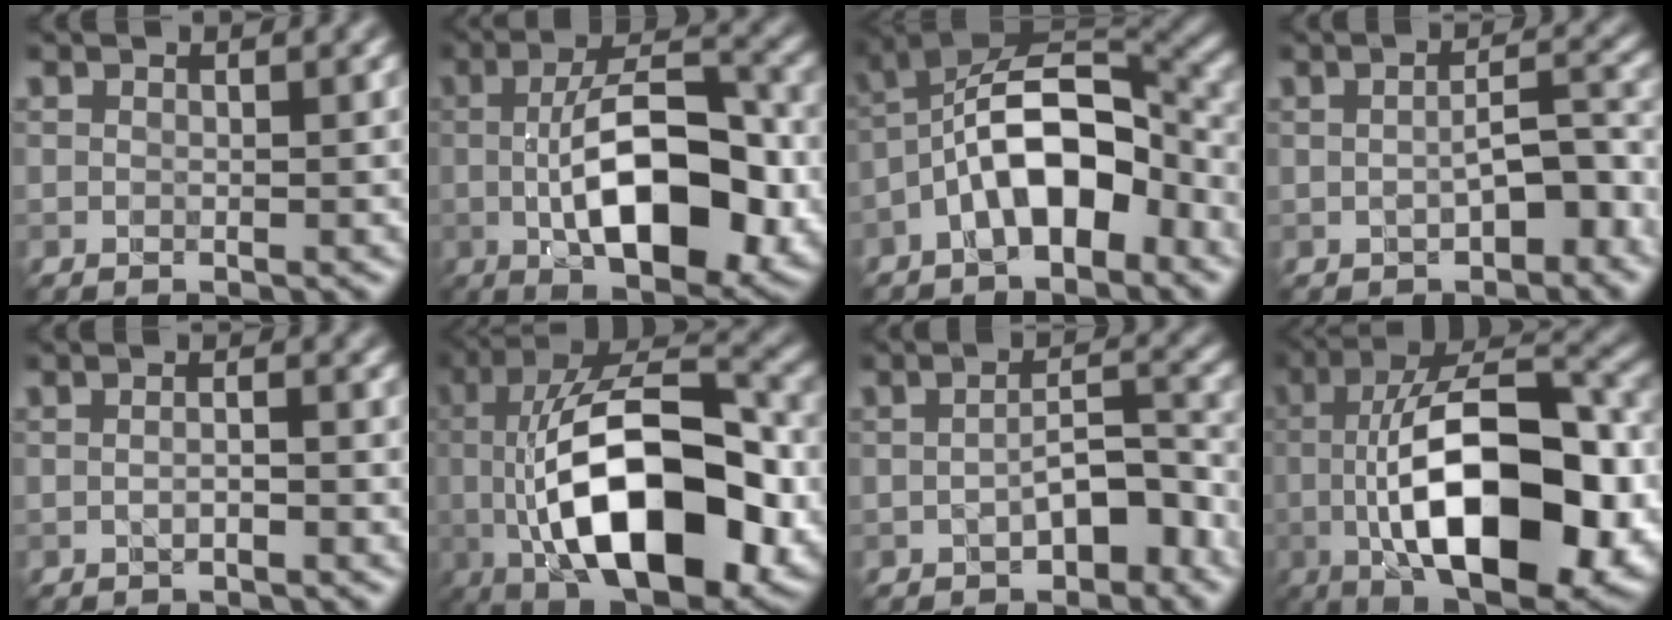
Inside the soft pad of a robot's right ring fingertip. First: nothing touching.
{"total": 11.3, "force": [-2.0, 4.6, 10.2], "torque": [-0.158, 0.002, -0.031]}
{"total": 8.9, "force": [-3.5, 4.1, 7.1], "torque": [-0.119, 0.025, -0.066]}
{"total": 4.2, "force": [-1.4, 1.9, 3.5], "torque": [-0.062, 0.003, -0.019]}
{"total": 0.8, "force": [-0.5, 0.2, 0.6], "torque": [-0.009, -0.007, -0.010]}
{"total": 15.2, "force": [-2.7, 6.7, 13.4], "torque": [-0.206, 0.004, -0.044]}
{"total": 4.4, "force": [-1.9, 2.0, 3.4], "torque": [-0.056, 0.007, -0.029]}
{"total": 15.8, "force": [-3.1, 6.4, 14.1], "torque": [-0.213, 0.004, -0.049]}